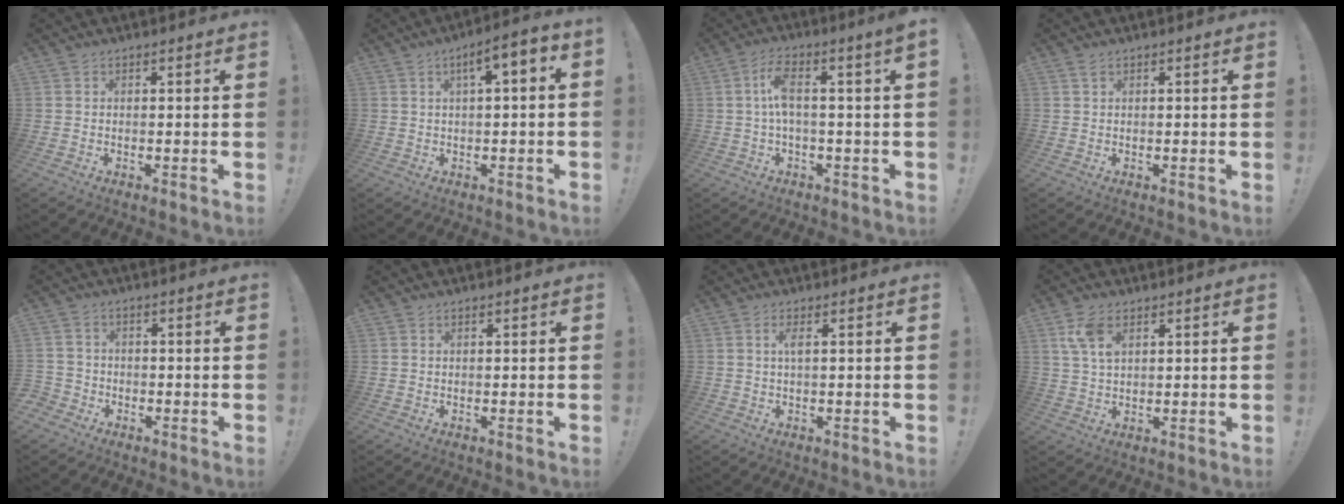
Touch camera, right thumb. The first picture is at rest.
{"total": 5.2, "force": [0.6, 1.2, 5.0], "torque": [-0.086, -0.001, 0.008]}
{"total": 7.6, "force": [0.6, 1.0, 7.5], "torque": [-0.158, -0.002, 0.006]}
{"total": 1.3, "force": [0.8, 0.5, 0.9], "torque": [-0.015, 0.001, 0.013]}
{"total": 3.4, "force": [-1.9, 2.8, 0.9], "torque": [-0.028, 0.011, -0.034]}
{"total": 0.0}
{"total": 2.4, "force": [0.6, 0.2, 2.3], "torque": [-0.045, 0.001, 0.008]}
{"total": 7.3, "force": [3.4, 3.9, 5.2], "torque": [-0.102, -0.006, 0.063]}